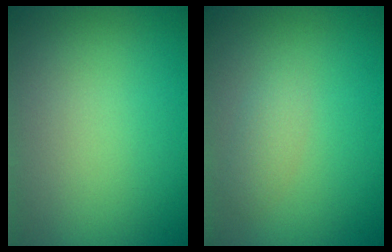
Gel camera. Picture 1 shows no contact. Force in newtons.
{"total": 1.3, "press": 1.3, "slide": 0.0}